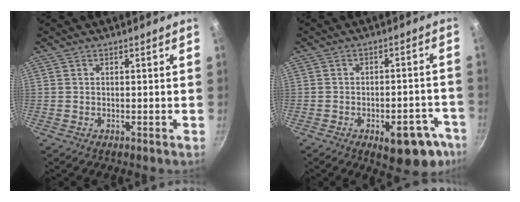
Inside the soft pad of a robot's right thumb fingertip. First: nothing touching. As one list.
[{"total": 12.3, "force": [-6.5, 5.8, 8.7], "torque": [-0.053, 0.039, -0.075]}]